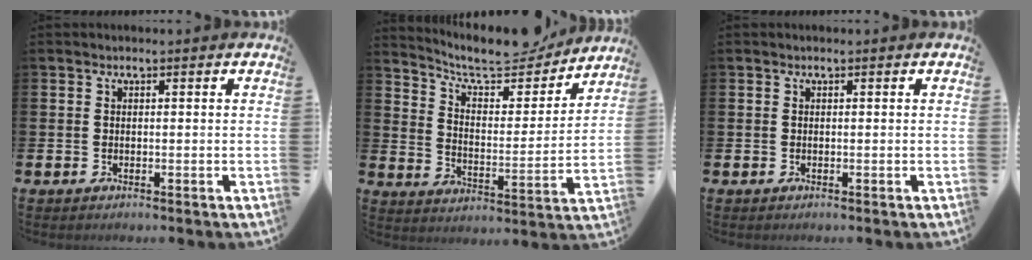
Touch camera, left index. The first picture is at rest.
{"total": 9.6, "force": [8.6, 2.7, 3.2], "torque": [-0.084, -0.061, 0.147]}
{"total": 0.0}